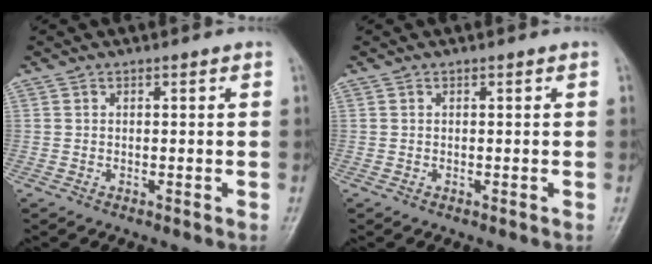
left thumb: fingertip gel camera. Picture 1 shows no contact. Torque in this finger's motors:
{"motor_torque": [0.00, 0.02, -0.08, -0.09, 0.00]}